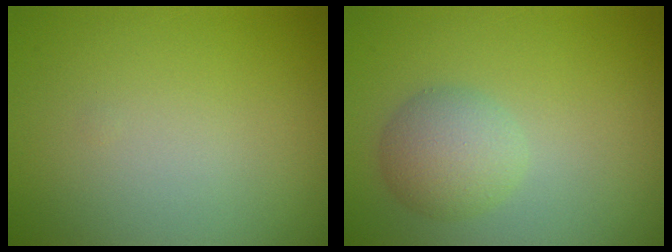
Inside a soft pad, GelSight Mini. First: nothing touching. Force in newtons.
{"total": 3.3, "press": 3.3, "slide": 0.1}